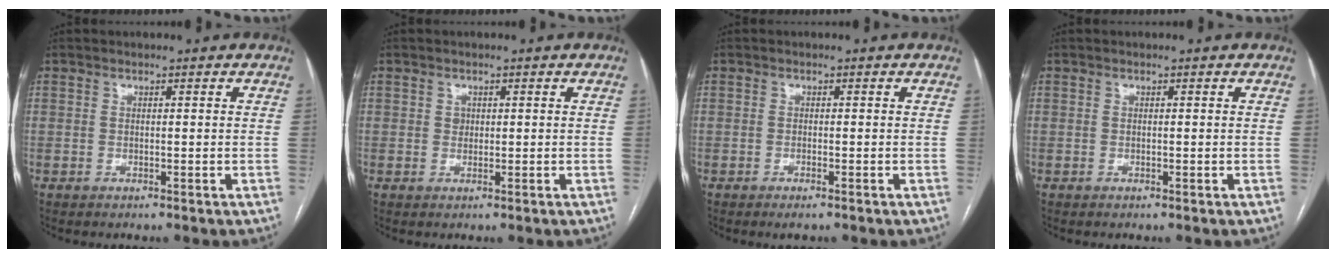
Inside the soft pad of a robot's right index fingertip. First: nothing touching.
{"total": 1.0, "force": [0.3, 0.9, 0.4], "torque": [-0.003, 0.003, 0.006]}
{"total": 1.4, "force": [-1.0, 0.2, 0.9], "torque": [-0.016, -0.004, -0.013]}
{"total": 0.0}